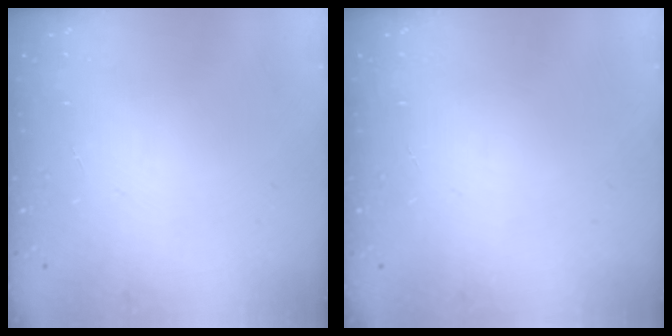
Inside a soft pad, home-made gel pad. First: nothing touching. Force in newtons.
{"total": 0.0}